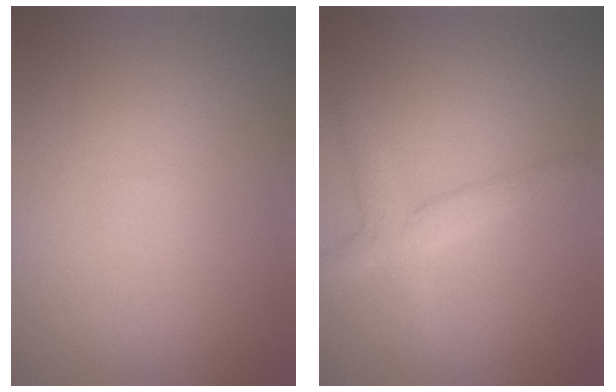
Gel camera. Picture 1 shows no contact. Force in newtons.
{"total": 2.8, "press": 2.7, "slide": 0.3}